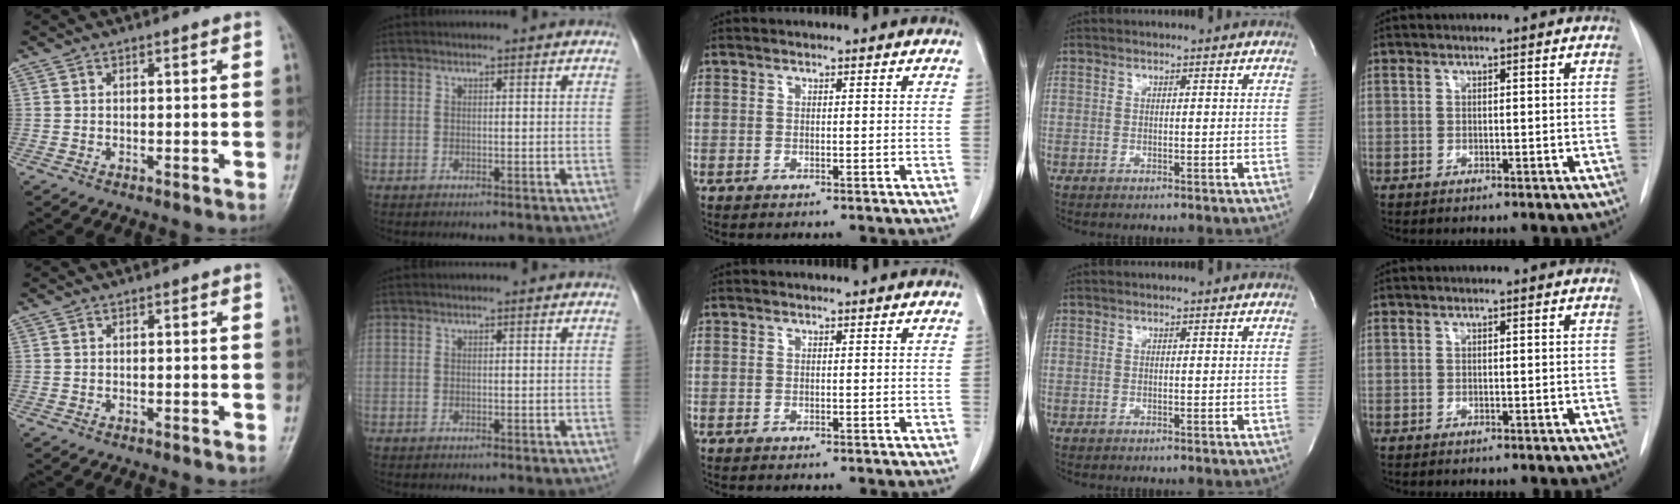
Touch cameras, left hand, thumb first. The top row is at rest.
{}